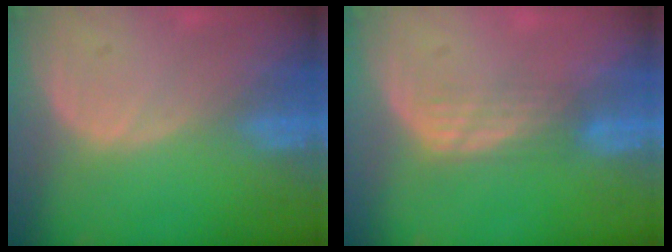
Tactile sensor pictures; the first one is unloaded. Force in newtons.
{"total": 3.1, "press": 2.6, "slide": 1.5}